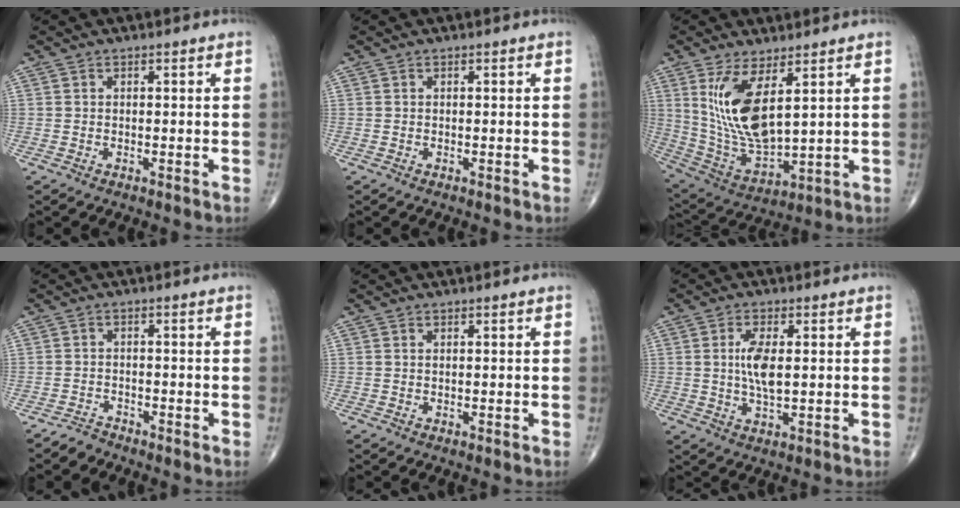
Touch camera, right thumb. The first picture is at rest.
{"total": 0.0}
{"total": 14.3, "force": [4.8, 5.6, 12.2], "torque": [-0.239, -0.034, 0.114]}
{"total": 1.8, "force": [-1.7, 0.4, -0.4], "torque": [0.012, -0.002, -0.036]}
{"total": 0.0}
{"total": 6.3, "force": [0.7, 2.5, 5.7], "torque": [-0.116, -0.008, 0.014]}